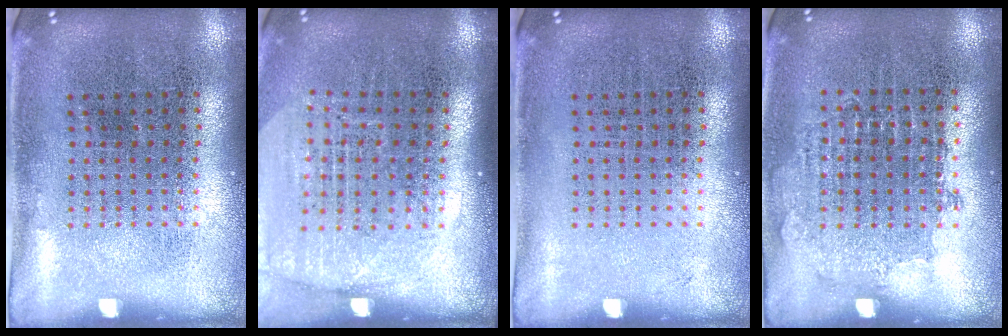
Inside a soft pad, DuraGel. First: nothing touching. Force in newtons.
{"total": 1.8, "press": 1.6, "slide": 0.9}
{"total": 0.0}
{"total": 0.8, "press": 0.8, "slide": 0.3}